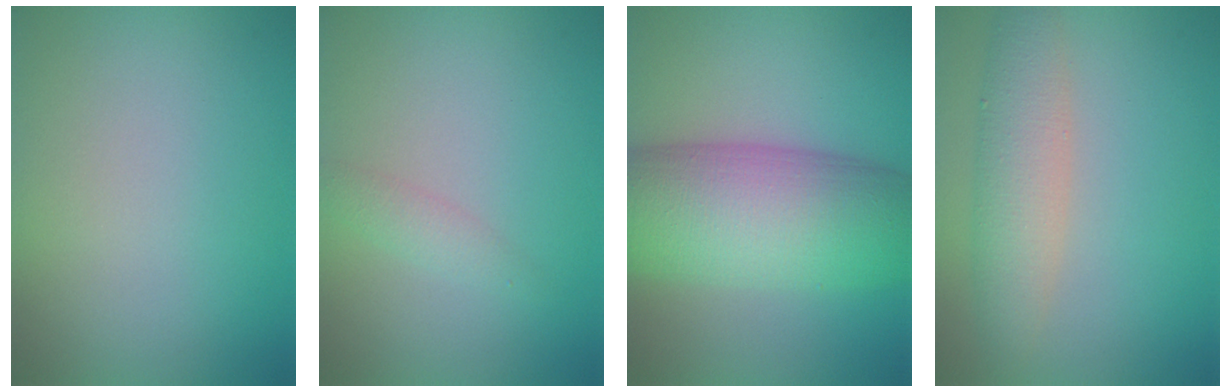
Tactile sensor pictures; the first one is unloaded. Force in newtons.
{"total": 1.3, "press": 1.3, "slide": 0.1}
{"total": 12.2, "press": 12.2, "slide": 0.4}
{"total": 4.0, "press": 4.0, "slide": 0.2}